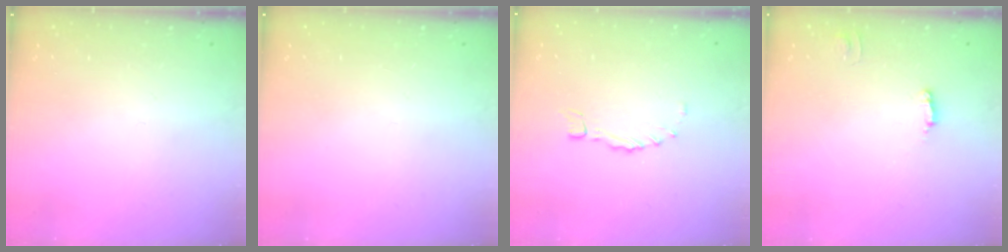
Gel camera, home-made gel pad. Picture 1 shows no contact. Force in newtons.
{"total": 0.0}
{"total": 0.0}
{"total": 3.8, "press": 3.8, "slide": 0.3}